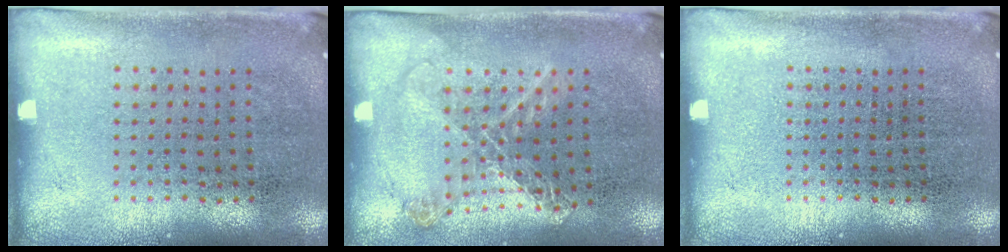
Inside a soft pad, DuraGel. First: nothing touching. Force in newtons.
{"total": 1.2, "press": 1.1, "slide": 0.2}
{"total": 0.0}